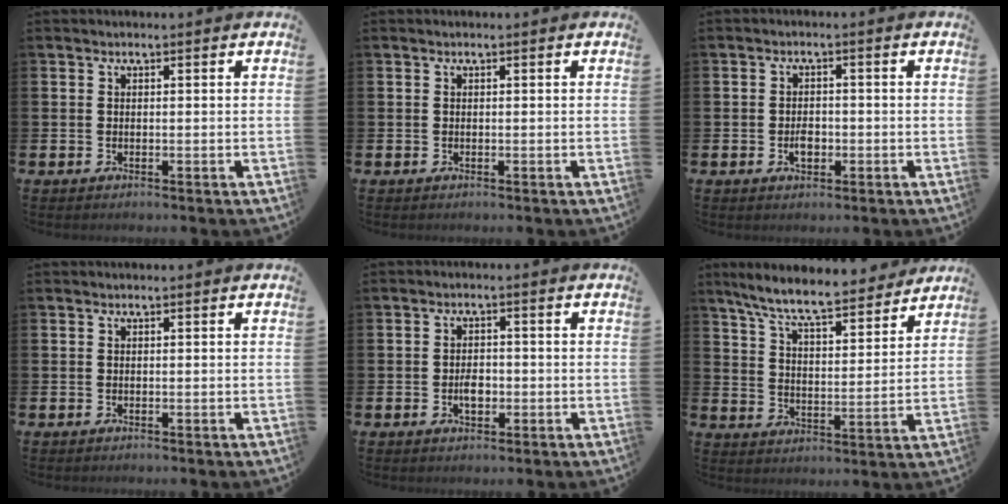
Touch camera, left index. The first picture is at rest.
{"total": 0.0}
{"total": 2.5, "force": [-0.6, 1.7, 1.8], "torque": [-0.021, -0.001, -0.015]}
{"total": 0.0}
{"total": 2.8, "force": [-0.6, 1.8, 2.0], "torque": [-0.026, -0.002, -0.015]}
{"total": 8.6, "force": [7.9, 1.1, 3.3], "torque": [-0.090, -0.049, 0.137]}